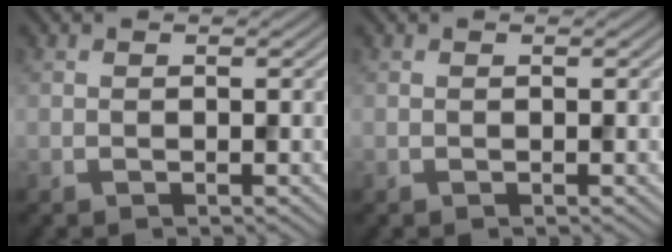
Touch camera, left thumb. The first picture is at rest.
{"total": 0.0}